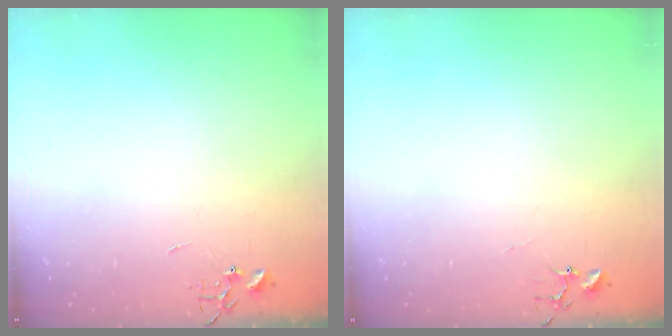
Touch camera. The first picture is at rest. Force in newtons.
{"total": 3.4, "press": 3.4, "slide": 0.3}